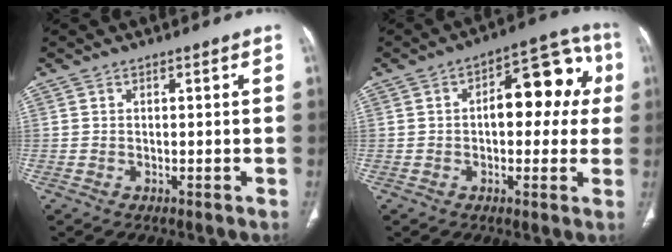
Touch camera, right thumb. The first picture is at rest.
{"total": 14.0, "force": [1.7, 7.4, 11.8], "torque": [-0.109, 0.041, 0.019]}